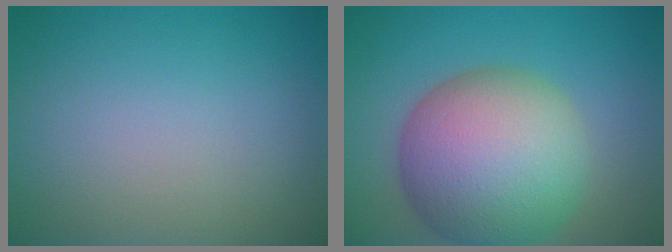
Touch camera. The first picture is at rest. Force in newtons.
{"total": 12.7, "press": 12.7, "slide": 0.6}